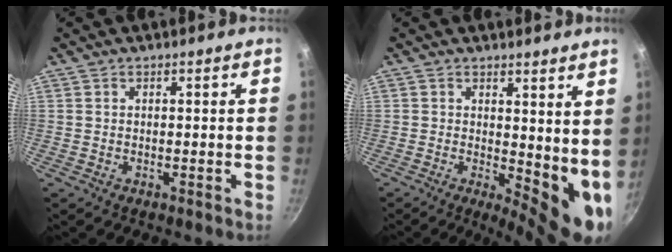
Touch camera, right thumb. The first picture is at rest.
{"total": 9.4, "force": [1.4, 4.1, 8.3], "torque": [-0.085, -0.024, 0.024]}